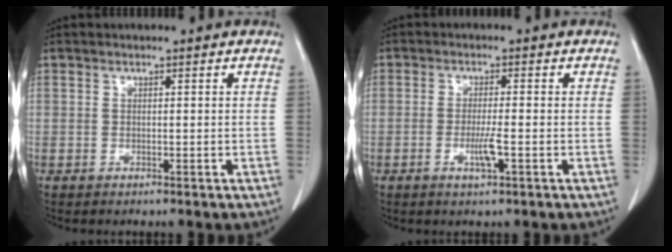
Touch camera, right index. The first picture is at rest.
{"total": 3.4, "force": [-1.1, 0.1, 3.2], "torque": [-0.063, -0.005, -0.020]}